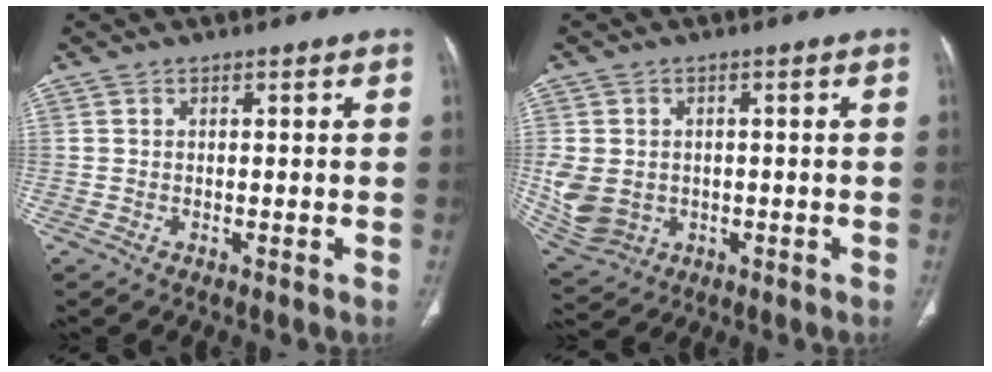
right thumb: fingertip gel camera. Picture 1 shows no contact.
{"total": 11.7, "force": [-1.4, 9.5, 6.6], "torque": [-0.155, -0.003, -0.003]}